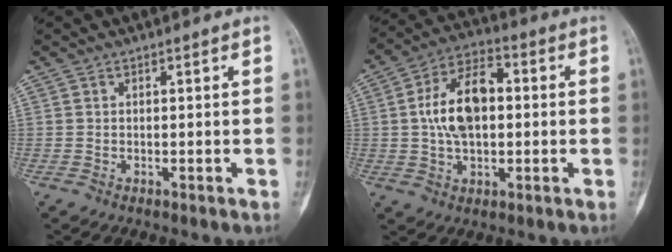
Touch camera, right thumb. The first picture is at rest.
{"total": 12.9, "force": [0.9, 7.4, 10.5], "torque": [-0.172, 0.019, 0.008]}